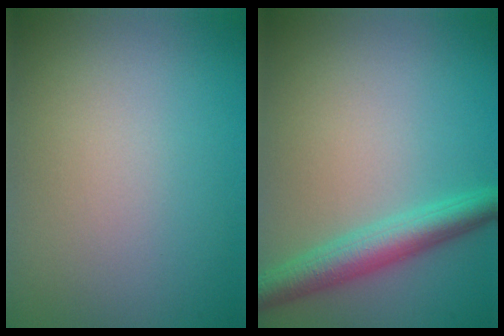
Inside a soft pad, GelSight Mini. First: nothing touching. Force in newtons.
{"total": 4.0, "press": 4.0, "slide": 0.3}